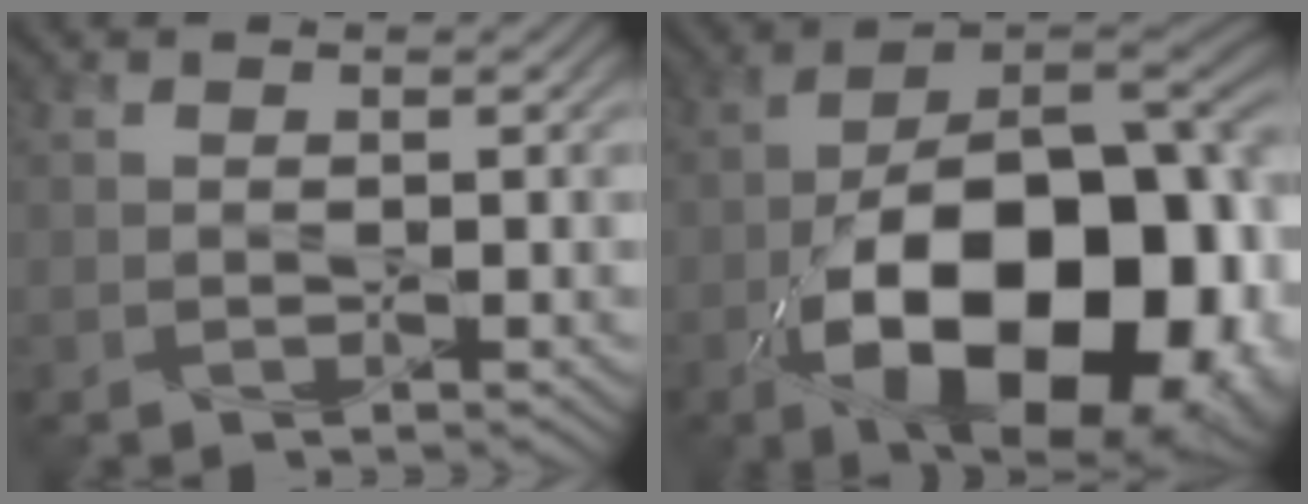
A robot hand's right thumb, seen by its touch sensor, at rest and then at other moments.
{"total": 22.7, "force": [-8.7, 11.5, 17.5], "torque": [-0.268, -0.029, -0.120]}